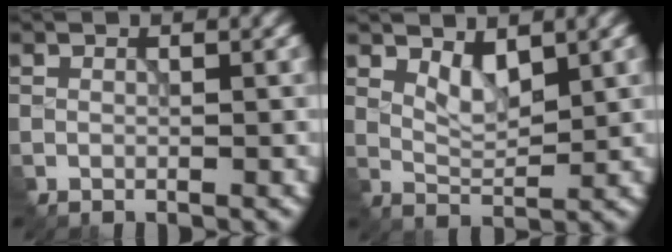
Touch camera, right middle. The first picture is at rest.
{"total": 2.2, "force": [1.4, 0.9, 1.4], "torque": [-0.029, -0.008, 0.031]}